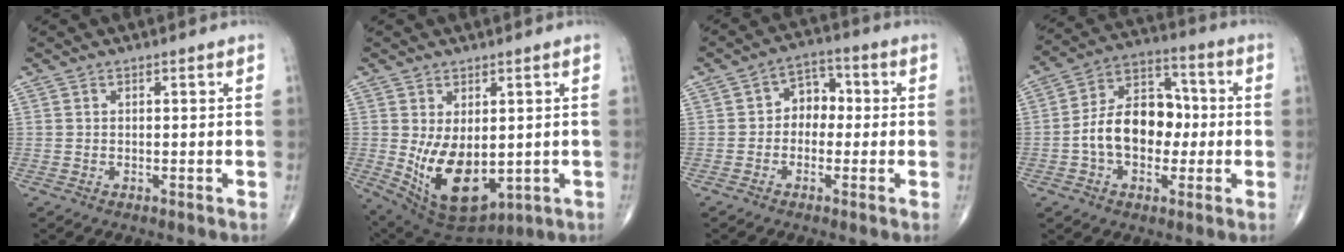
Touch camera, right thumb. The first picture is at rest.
{"total": 13.7, "force": [-1.2, 8.1, 11.1], "torque": [-0.175, -0.017, 0.014]}
{"total": 6.2, "force": [-0.4, 4.8, 3.9], "torque": [-0.026, 0.027, -0.021]}
{"total": 14.4, "force": [-1.5, 9.8, 10.4], "torque": [-0.148, 0.044, -0.033]}